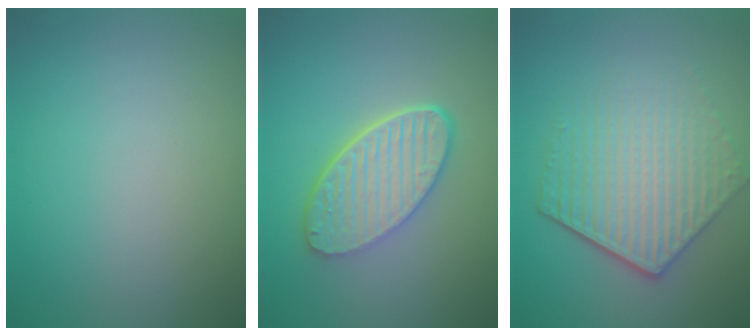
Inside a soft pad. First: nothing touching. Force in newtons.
{"total": 6.0, "press": 4.5, "slide": 3.9}
{"total": 5.6, "press": 4.2, "slide": 3.7}